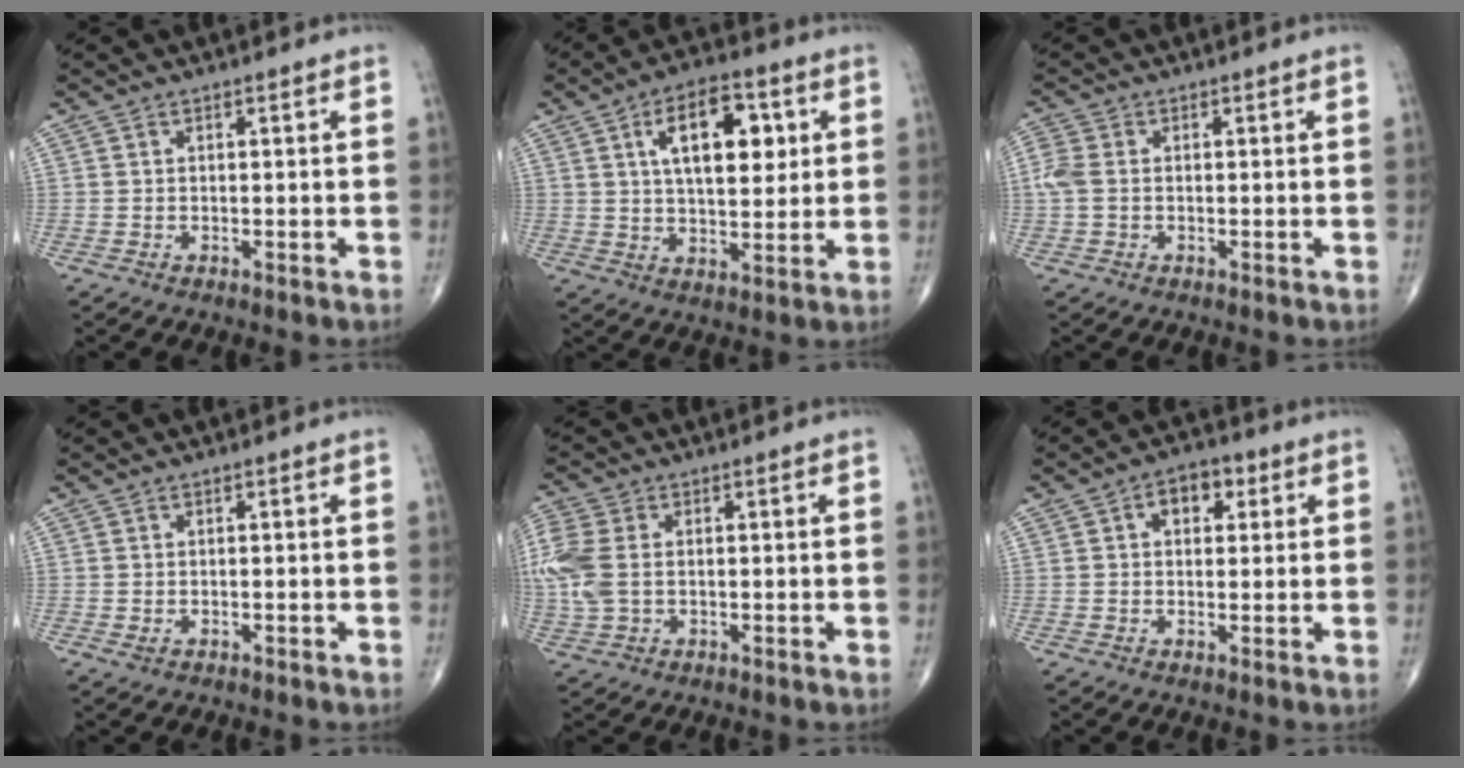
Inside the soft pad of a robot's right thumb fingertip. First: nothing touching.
{"total": 13.5, "force": [4.0, 6.7, 11.0], "torque": [-0.147, -0.006, 0.064]}
{"total": 3.5, "force": [-0.1, 2.5, 2.5], "torque": [-0.080, 0.005, -0.008]}
{"total": 0.7, "force": [-0.1, 0.5, 0.4], "torque": [-0.008, -0.001, 0.001]}
{"total": 8.6, "force": [0.4, 5.7, 6.4], "torque": [-0.183, 0.011, 0.011]}
{"total": 5.8, "force": [1.9, 3.8, 3.8], "torque": [-0.030, 0.007, 0.022]}